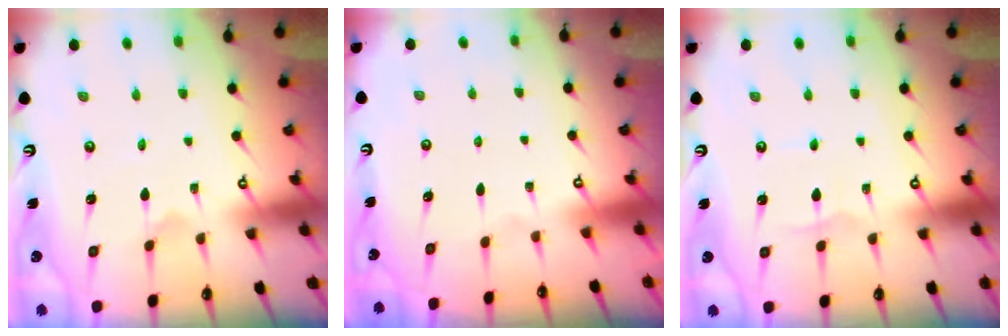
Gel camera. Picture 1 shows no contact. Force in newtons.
{"total": 0.0}
{"total": 2.1, "press": 2.1, "slide": 0.2}